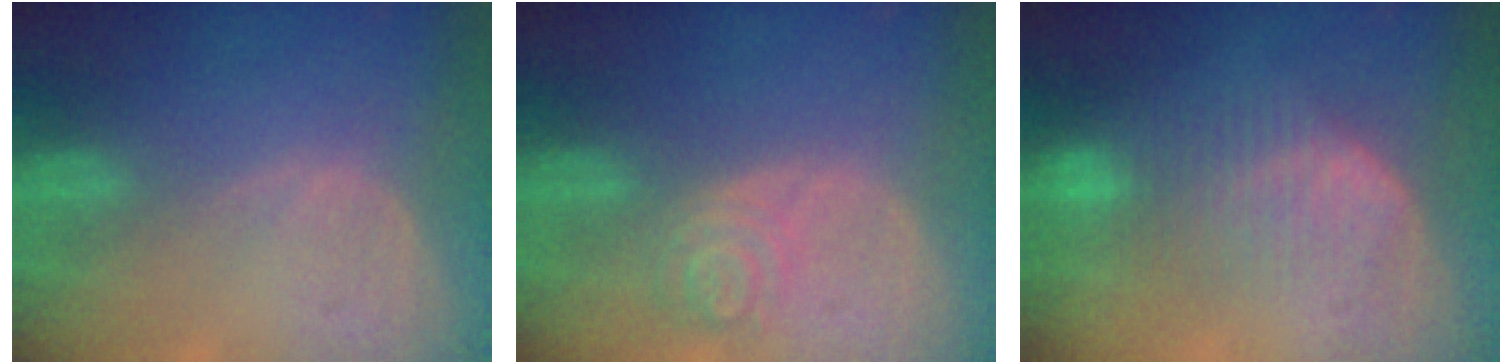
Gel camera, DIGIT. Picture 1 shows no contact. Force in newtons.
{"total": 4.2, "press": 4.2, "slide": 0.7}
{"total": 7.3, "press": 7.1, "slide": 1.7}